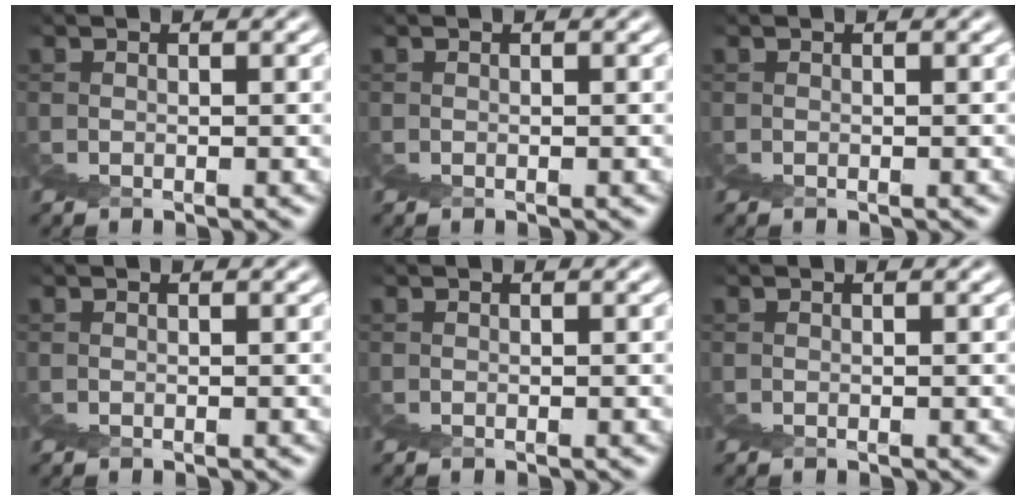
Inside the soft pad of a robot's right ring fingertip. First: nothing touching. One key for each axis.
{"total": 0.0}
{"total": 0.0}
{"total": 0.0}
{"total": 0.0}
{"total": 0.0}